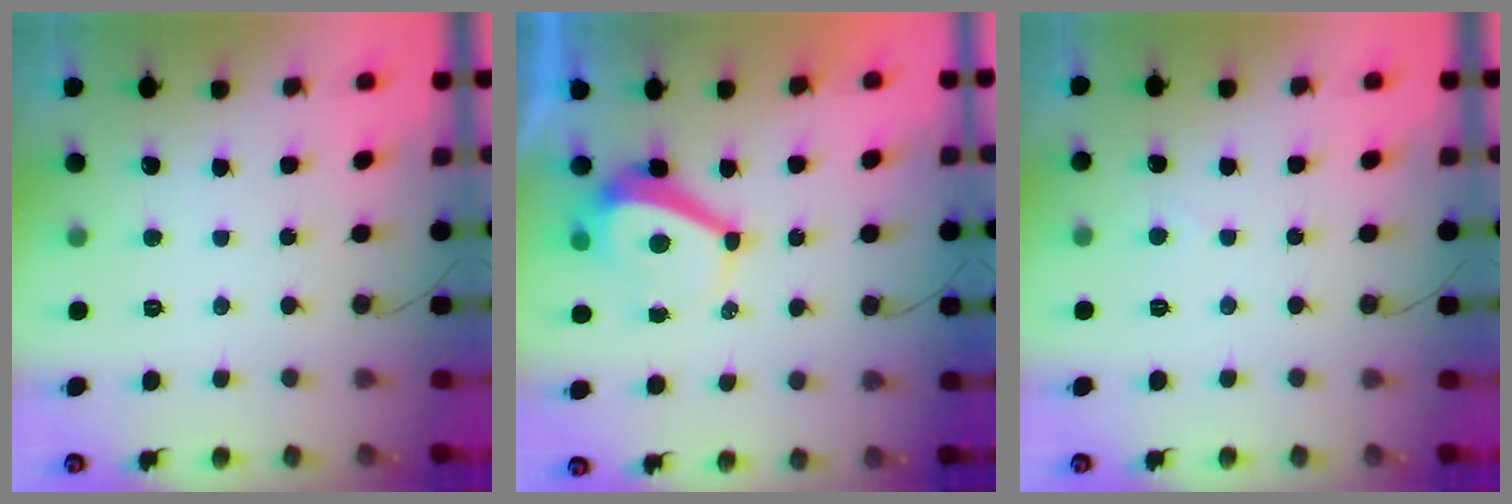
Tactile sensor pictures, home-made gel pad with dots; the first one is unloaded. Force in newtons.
{"total": 4.9, "press": 4.9, "slide": 0.2}
{"total": 1.0, "press": 1.0, "slide": 0.2}